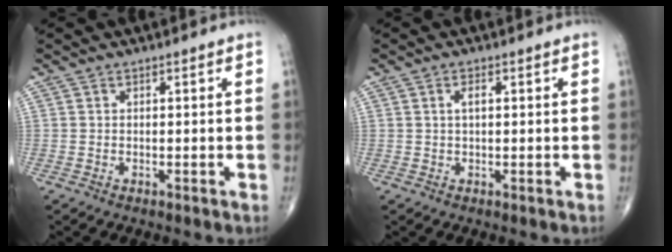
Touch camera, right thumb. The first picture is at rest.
{"total": 1.6, "force": [0.3, 0.7, 1.5], "torque": [-0.026, 0.003, 0.005]}